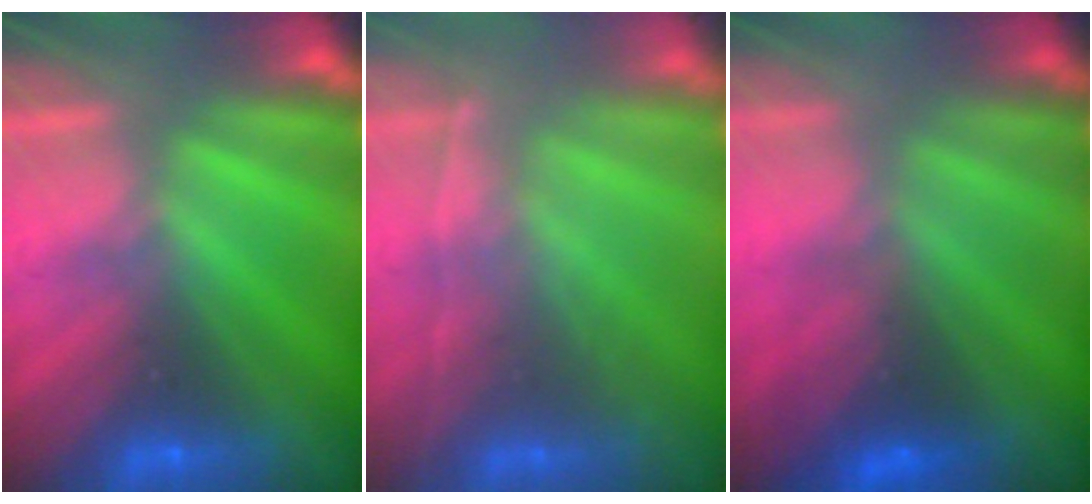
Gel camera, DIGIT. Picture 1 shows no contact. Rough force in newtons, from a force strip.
{"total": 1.8}
{"total": 3.0}